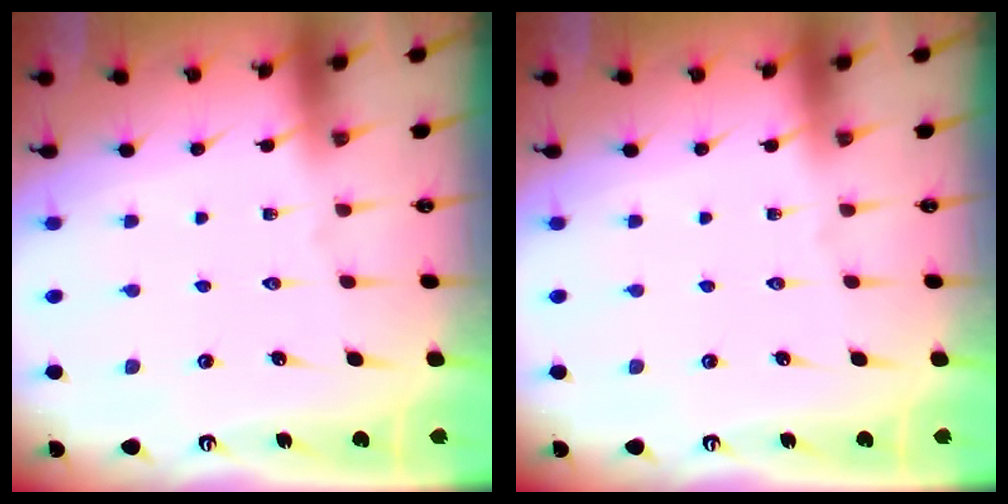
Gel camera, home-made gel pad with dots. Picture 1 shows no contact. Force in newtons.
{"total": 0.0}